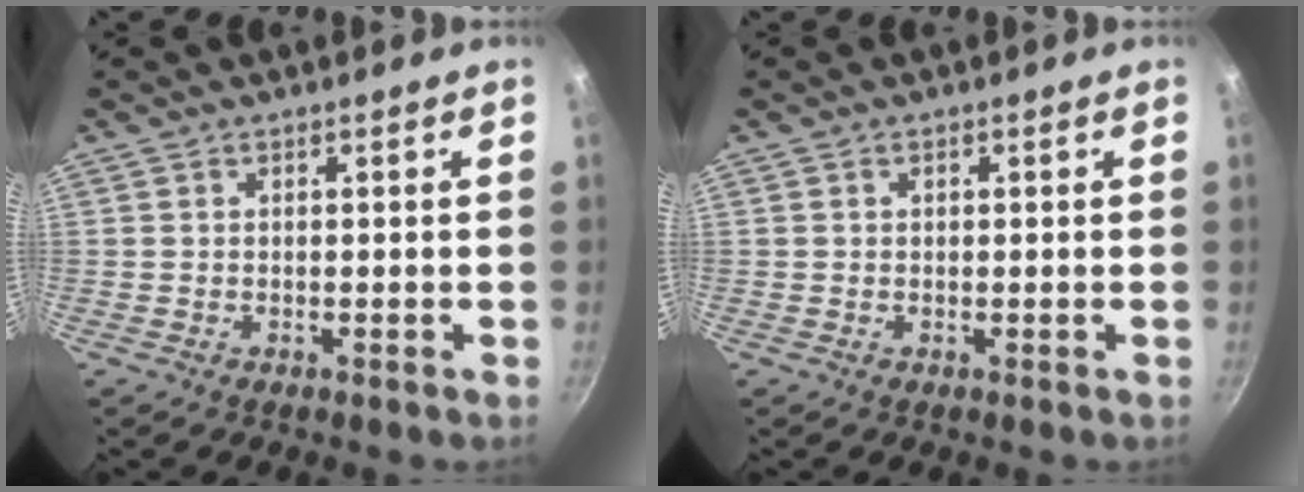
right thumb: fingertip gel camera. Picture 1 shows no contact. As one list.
[{"total": 0.7, "force": [0.2, 0.6, 0.4], "torque": [-0.004, 0.005, 0.003]}]